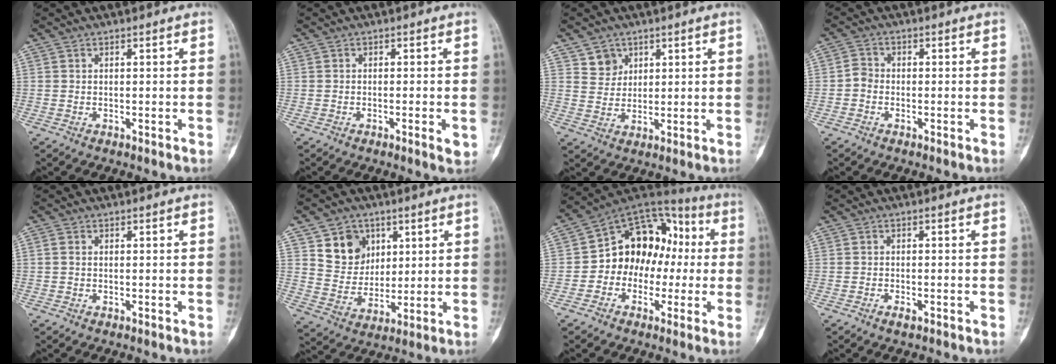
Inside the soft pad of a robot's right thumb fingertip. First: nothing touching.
{"total": 2.3, "force": [-0.7, 0.4, 2.2], "torque": [-0.035, -0.005, -0.012]}
{"total": 4.3, "force": [2.6, 3.4, 0.5], "torque": [0.015, -0.019, 0.049]}
{"total": 2.2, "force": [-0.8, 1.8, 1.0], "torque": [-0.010, 0.007, -0.023]}
{"total": 0.8, "force": [0.0, 0.7, 0.4], "torque": [-0.008, 0.001, -0.001]}
{"total": 9.8, "force": [4.5, 8.1, 3.2], "torque": [-0.020, -0.024, 0.088]}
{"total": 15.3, "force": [-1.0, 11.9, 9.5], "torque": [-0.089, 0.054, -0.030]}
{"total": 1.3, "force": [-0.9, 0.4, 0.9], "torque": [-0.018, 0.002, -0.017]}